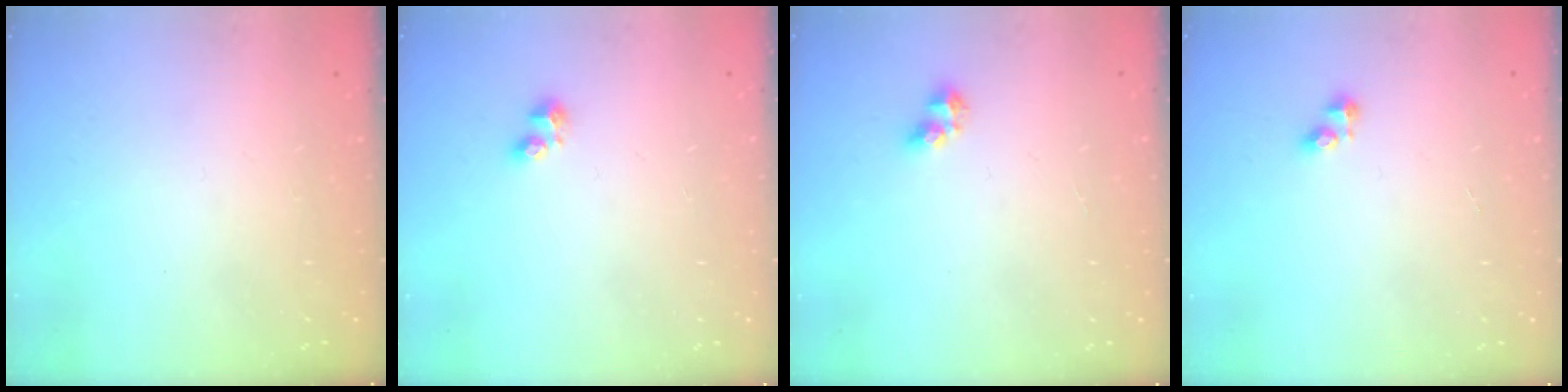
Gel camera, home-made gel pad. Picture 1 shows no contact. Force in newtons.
{"total": 3.3, "press": 3.3, "slide": 0.3}
{"total": 5.4, "press": 5.4, "slide": 0.8}
{"total": 3.5, "press": 3.5, "slide": 0.5}